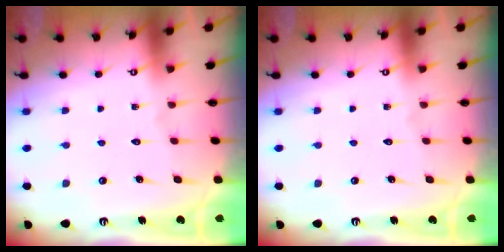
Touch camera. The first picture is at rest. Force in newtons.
{"total": 0.0}